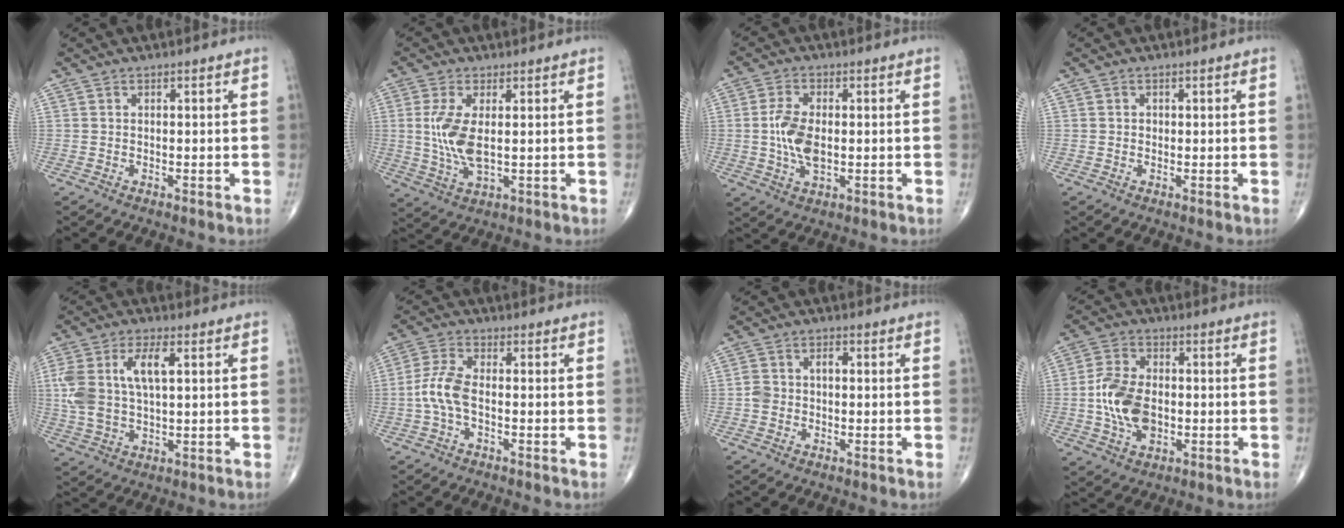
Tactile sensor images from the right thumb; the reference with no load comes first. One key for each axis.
{"total": 8.1, "fx": 0.7, "fy": 3.4, "fz": 7.3, "tx": -0.167, "ty": -0.010, "tz": 0.020}
{"total": 7.6, "fx": -0.2, "fy": 4.0, "fz": 6.5, "tx": -0.135, "ty": -0.002, "tz": -0.003}
{"total": 0.8, "fx": 0.1, "fy": 0.7, "fz": 0.3, "tx": 0.004, "ty": 0.003, "tz": -0.001}
{"total": 11.9, "fx": 2.5, "fy": 5.9, "fz": 10.0, "tx": -0.220, "ty": 0.012, "tz": 0.053}
{"total": 5.9, "fx": -1.4, "fy": 2.6, "fz": 5.1, "tx": -0.121, "ty": 0.018, "tz": -0.034}
{"total": 4.1, "fx": -0.4, "fy": 3.1, "fz": 2.7, "tx": -0.048, "ty": 0.024, "tz": -0.010}
{"total": 11.1, "fx": -1.4, "fy": 7.0, "fz": 8.5, "tx": -0.158, "ty": 0.011, "tz": -0.027}